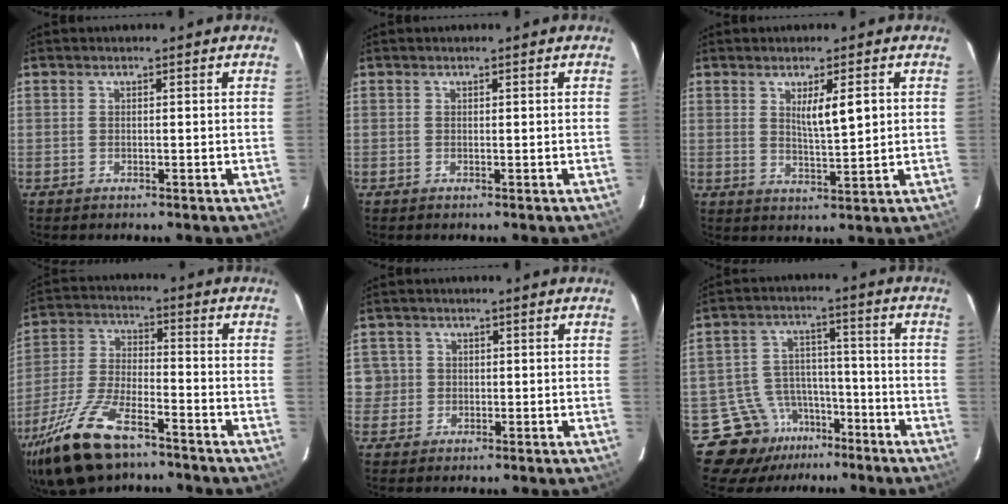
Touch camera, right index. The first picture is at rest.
{"total": 0.0}
{"total": 5.3, "force": [1.6, 0.7, 5.0], "torque": [-0.085, -0.009, 0.030]}
{"total": 14.1, "force": [-9.6, 4.3, 9.4], "torque": [-0.203, -0.015, -0.179]}
{"total": 3.3, "force": [0.4, 3.2, -0.5], "torque": [0.026, 0.009, 0.004]}
{"total": 11.0, "force": [-7.4, 8.1, 1.4], "torque": [-0.028, 0.058, -0.109]}